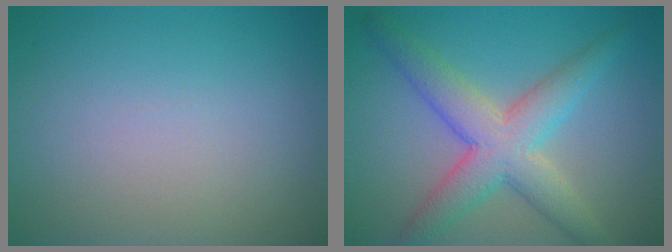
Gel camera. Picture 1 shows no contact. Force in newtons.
{"total": 6.2, "press": 6.2, "slide": 0.2}